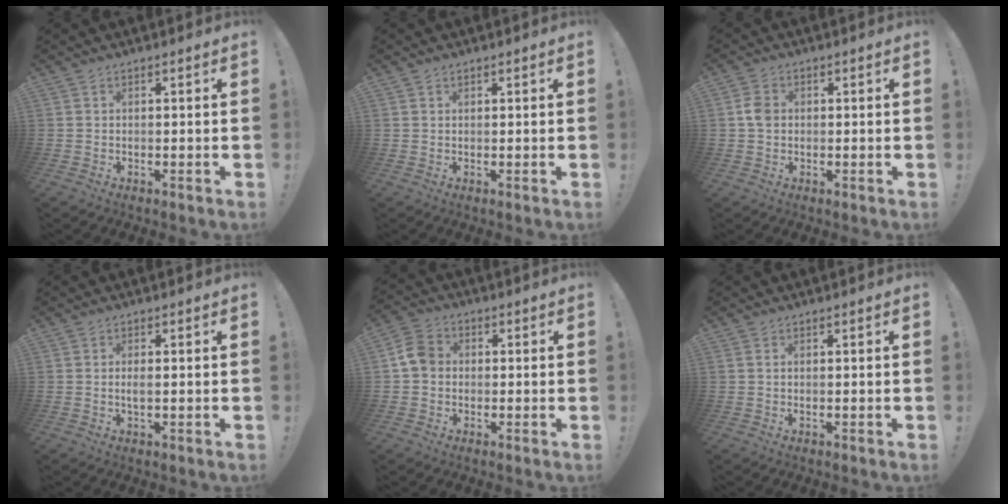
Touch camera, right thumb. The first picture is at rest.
{"total": 0.7, "force": [0.5, 0.4, 0.0], "torque": [0.006, -0.003, 0.009]}
{"total": 3.9, "force": [0.0, 3.1, 2.5], "torque": [-0.034, 0.005, 0.001]}
{"total": 2.0, "force": [-0.3, 0.5, 1.9], "torque": [-0.034, 0.000, -0.007]}
{"total": 7.2, "force": [0.1, 5.9, 4.2], "torque": [-0.073, 0.021, 0.007]}
{"total": 0.8, "force": [0.2, -0.2, 0.7], "torque": [-0.007, -0.003, 0.002]}